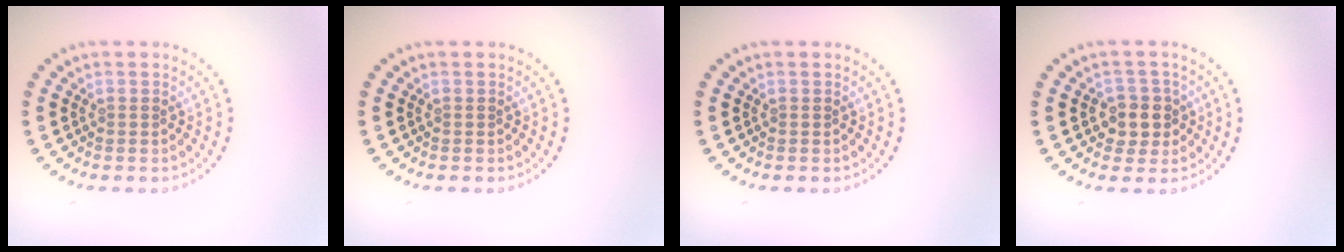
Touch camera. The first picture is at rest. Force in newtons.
{"total": 0.0}
{"total": 0.0}
{"total": 2.7, "press": 2.5, "slide": 1.0}